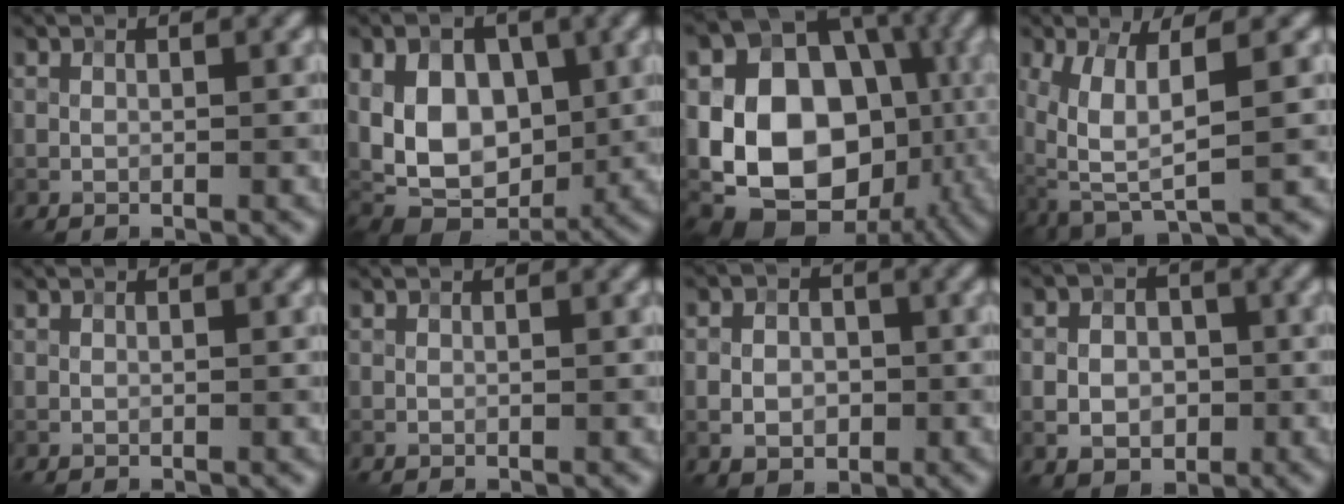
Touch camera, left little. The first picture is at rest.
{"total": 11.5, "force": [0.1, 7.7, 8.5], "torque": [-0.145, -0.005, 0.001]}
{"total": 18.5, "force": [-2.4, 14.0, 11.8], "torque": [-0.202, -0.001, -0.033]}
{"total": 7.3, "force": [0.3, 3.1, 6.7], "torque": [-0.147, -0.010, 0.005]}
{"total": 0.0}
{"total": 0.0}
{"total": 3.9, "force": [-0.8, 3.0, 2.3], "torque": [-0.030, -0.003, -0.016]}
{"total": 5.4, "force": [-0.9, 4.4, 3.0], "torque": [-0.044, -0.006, -0.022]}